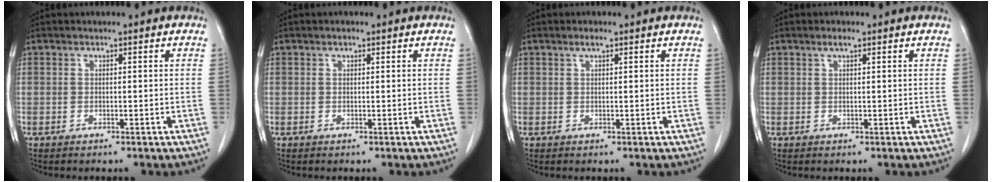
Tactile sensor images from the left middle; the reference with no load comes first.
{"total": 0.6, "force": [0.4, 0.2, 0.3], "torque": [-0.011, -0.001, 0.007]}
{"total": 1.2, "force": [0.8, 0.1, 0.9], "torque": [-0.020, 0.002, 0.015]}
{"total": 1.2, "force": [0.8, 0.1, 0.9], "torque": [-0.021, 0.003, 0.016]}